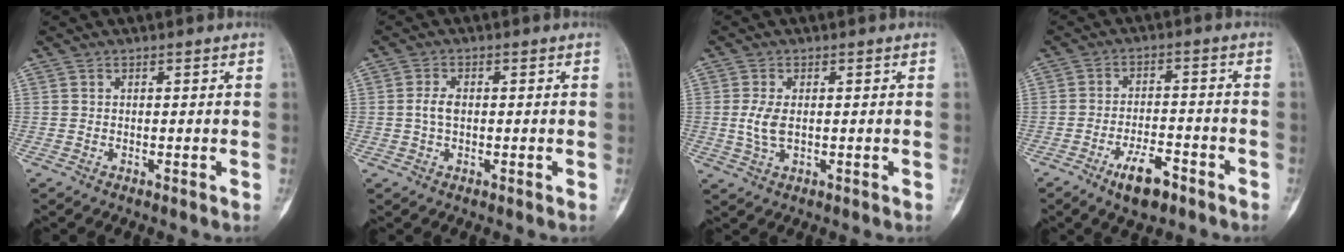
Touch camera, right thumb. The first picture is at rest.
{"total": 2.6, "force": [0.0, 1.5, 2.1], "torque": [-0.043, 0.005, -0.004]}
{"total": 4.0, "force": [0.0, 2.1, 3.4], "torque": [-0.079, -0.004, 0.002]}
{"total": 7.3, "force": [-4.6, 2.8, 4.9], "torque": [-0.078, 0.025, -0.074]}